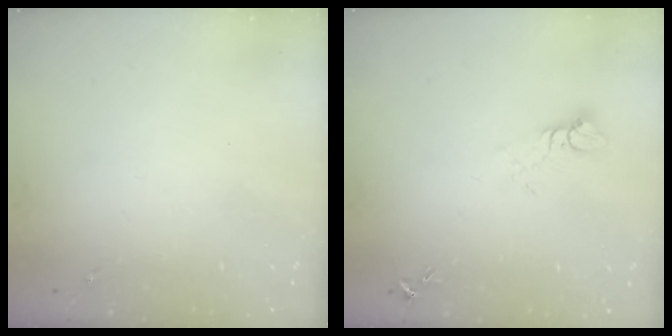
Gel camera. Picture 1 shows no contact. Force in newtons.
{"total": 5.0, "press": 5.0, "slide": 0.4}